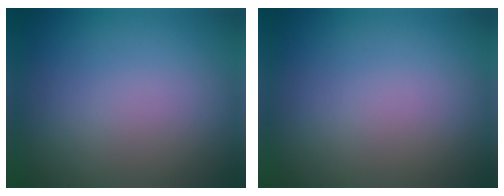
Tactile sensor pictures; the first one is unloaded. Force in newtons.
{"total": 0.0}